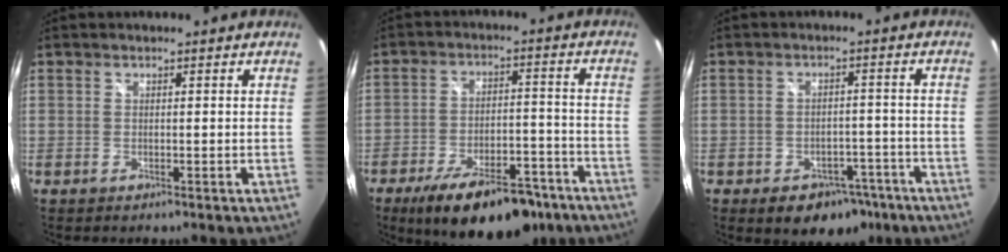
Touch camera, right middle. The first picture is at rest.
{"total": 20.8, "force": [-15.2, 7.8, 11.8], "torque": [-0.192, -0.003, -0.211]}
{"total": 9.4, "force": [-5.9, 6.1, 3.9], "torque": [-0.071, 0.015, -0.062]}